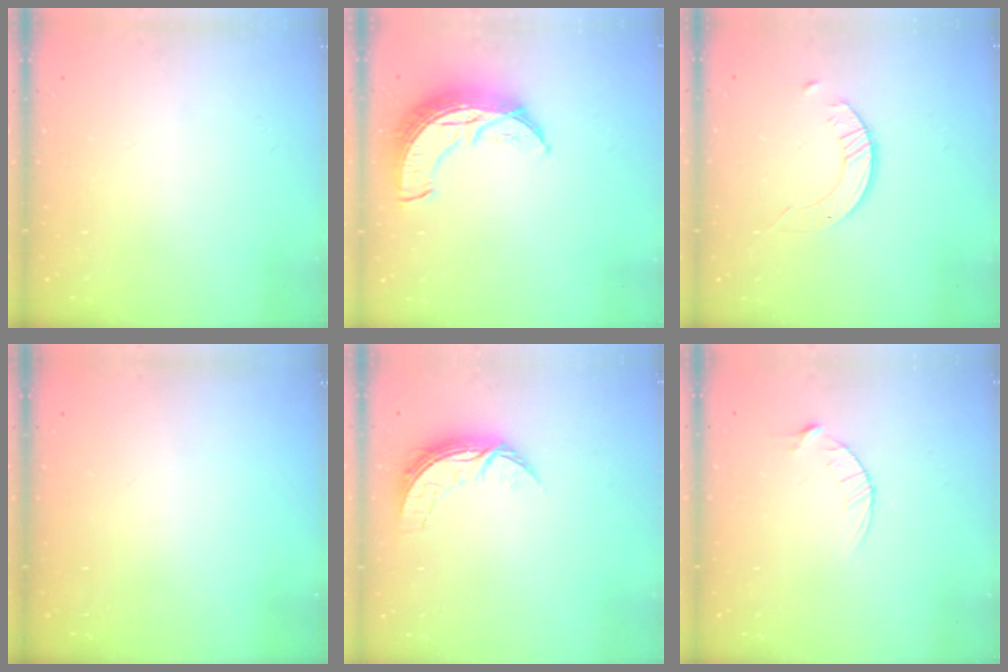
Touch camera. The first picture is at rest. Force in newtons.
{"total": 11.2, "press": 11.1, "slide": 0.9}
{"total": 2.5, "press": 2.5, "slide": 0.3}
{"total": 0.0}
{"total": 7.2, "press": 7.1, "slide": 0.5}
{"total": 3.6, "press": 3.5, "slide": 0.5}